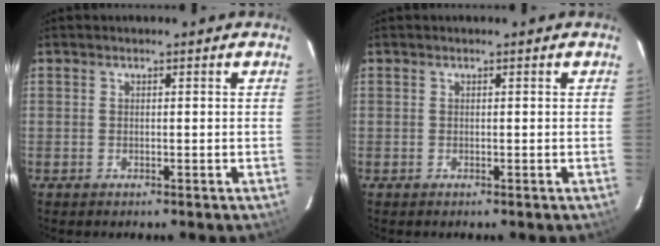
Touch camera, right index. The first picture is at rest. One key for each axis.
{"total": 0.0}